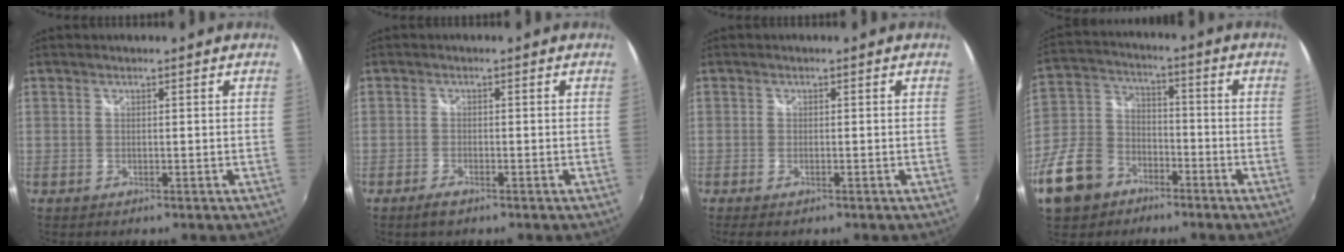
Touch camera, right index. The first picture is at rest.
{"total": 2.2, "force": [-1.7, 0.7, 1.2], "torque": [-0.032, -0.004, -0.035]}
{"total": 2.1, "force": [-1.5, 0.7, 1.3], "torque": [-0.029, -0.006, -0.026]}
{"total": 16.9, "force": [-9.5, 11.8, 7.5], "torque": [-0.209, 0.020, -0.163]}